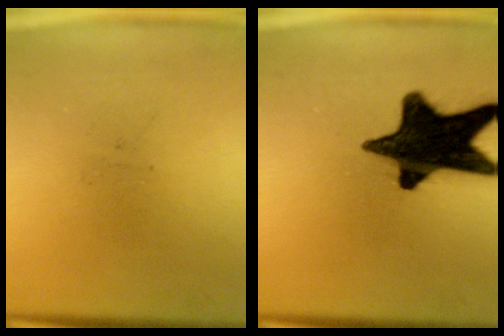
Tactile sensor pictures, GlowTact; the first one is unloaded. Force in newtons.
{"total": 17.4}